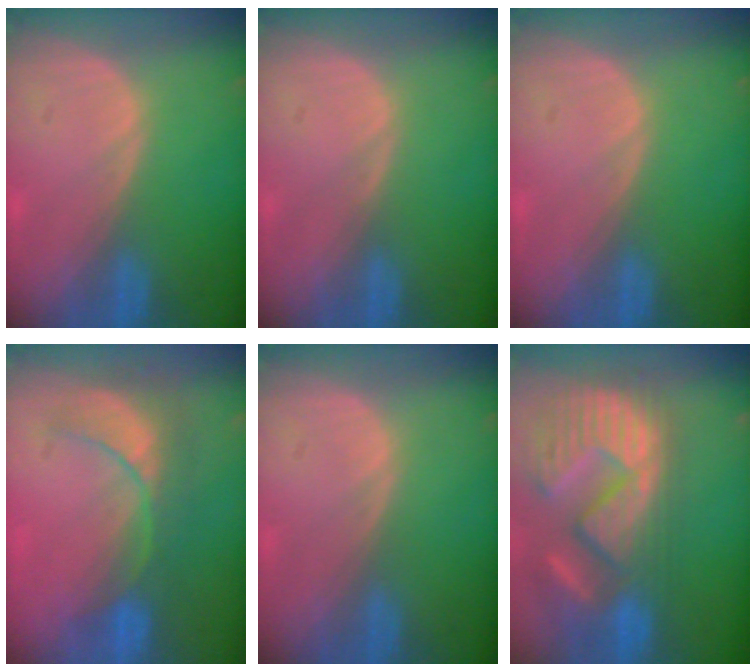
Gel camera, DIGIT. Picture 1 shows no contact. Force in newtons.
{"total": 0.0}
{"total": 0.0}
{"total": 7.9, "press": 7.3, "slide": 3.0}
{"total": 0.0}
{"total": 14.9, "press": 12.3, "slide": 8.5}